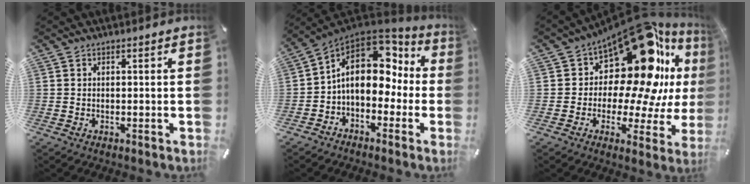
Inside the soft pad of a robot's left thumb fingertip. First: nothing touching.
{"total": 16.5, "force": [2.6, 11.3, 11.8], "torque": [-0.199, -0.009, 0.046]}
{"total": 22.3, "force": [11.1, 11.6, 15.4], "torque": [-0.222, -0.113, 0.186]}